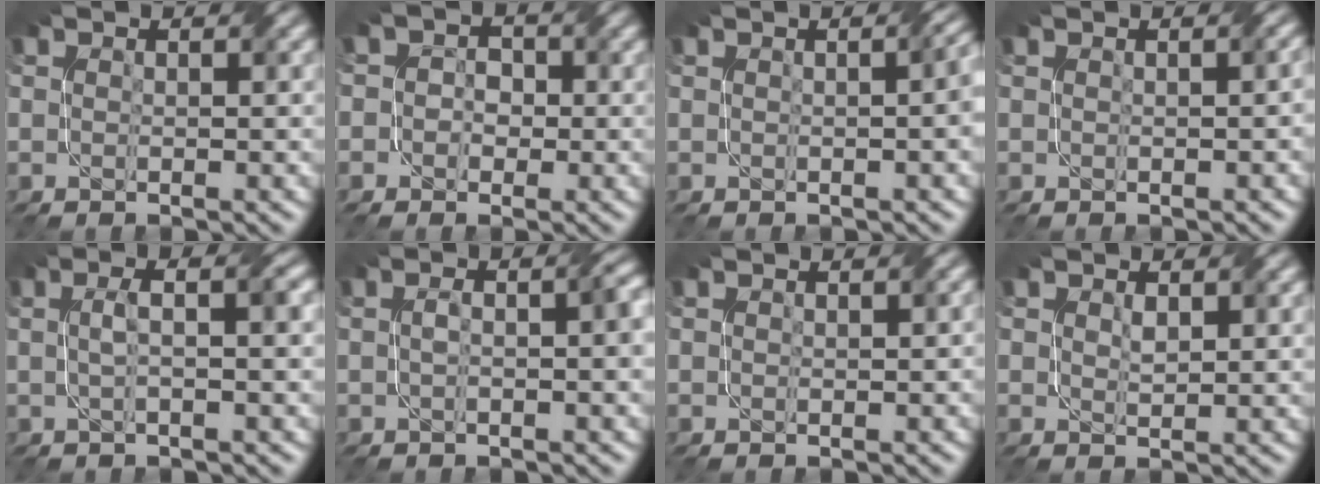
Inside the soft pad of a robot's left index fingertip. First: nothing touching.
{"total": 3.5, "force": [0.3, 3.2, 1.3], "torque": [0.007, 0.011, -0.029]}
{"total": 3.1, "force": [0.2, 1.2, 2.9], "torque": [-0.014, 0.012, 0.003]}
{"total": 1.3, "force": [0.3, 0.5, 1.1], "torque": [-0.010, 0.004, 0.003]}
{"total": 3.2, "force": [0.3, 1.0, 3.1], "torque": [-0.049, 0.013, 0.004]}
{"total": 2.8, "force": [-0.2, 0.9, 2.7], "torque": [-0.046, 0.007, -0.003]}
{"total": 0.0}
{"total": 1.2, "force": [0.6, 0.7, 0.8], "torque": [-0.016, -0.005, 0.017]}